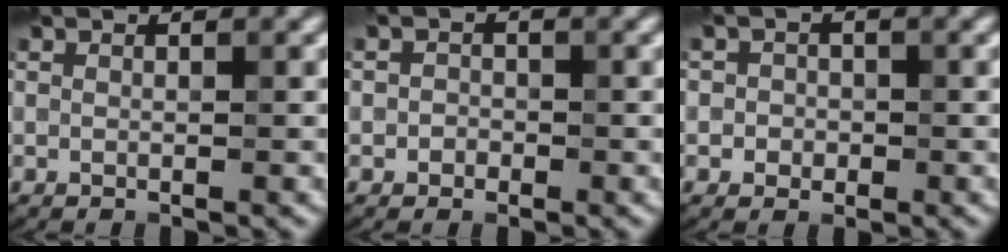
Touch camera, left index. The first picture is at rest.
{"total": 1.4, "force": [-0.2, 1.4, 0.4], "torque": [0.004, -0.001, -0.013]}
{"total": 1.9, "force": [0.0, 1.9, 0.5], "torque": [0.012, 0.001, -0.016]}